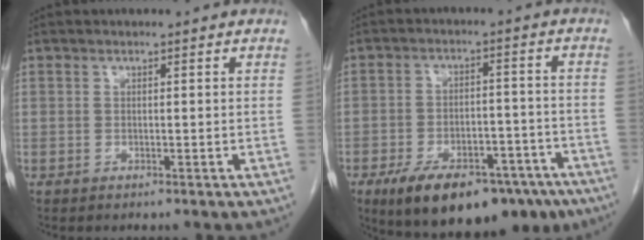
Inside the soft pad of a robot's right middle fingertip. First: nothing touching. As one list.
[{"total": 18.6, "force": [-12.7, 7.9, 11.1], "torque": [-0.151, 0.009, -0.184]}]